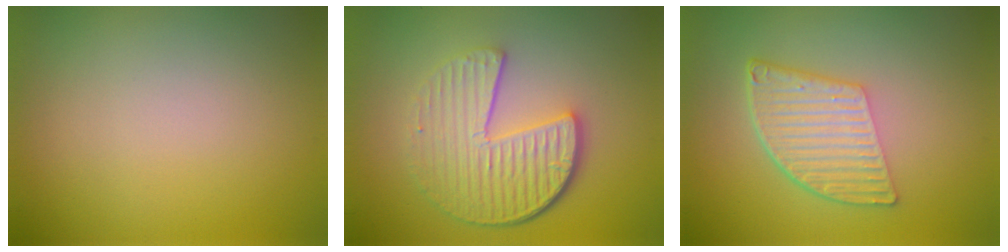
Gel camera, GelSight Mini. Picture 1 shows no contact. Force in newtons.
{"total": 6.1, "press": 4.4, "slide": 4.2}
{"total": 5.6, "press": 3.9, "slide": 4.0}